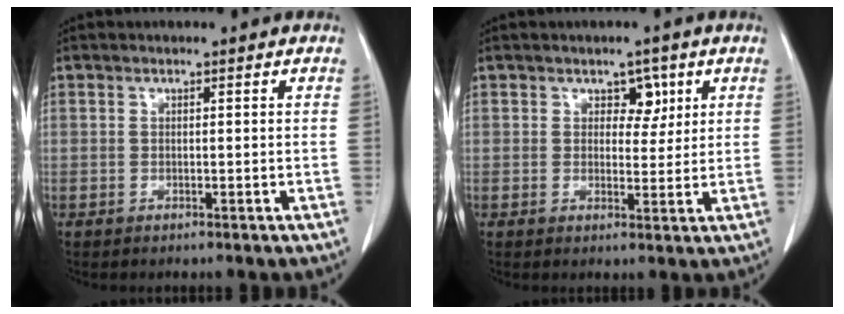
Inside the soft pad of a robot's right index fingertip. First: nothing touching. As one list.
[{"total": 3.3, "force": [1.6, 2.1, 1.9], "torque": [-0.018, 0.003, 0.022]}]